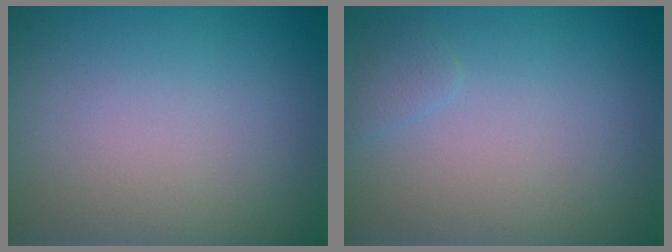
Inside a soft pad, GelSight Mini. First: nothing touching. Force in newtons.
{"total": 0.8, "press": 0.8, "slide": 0.1}